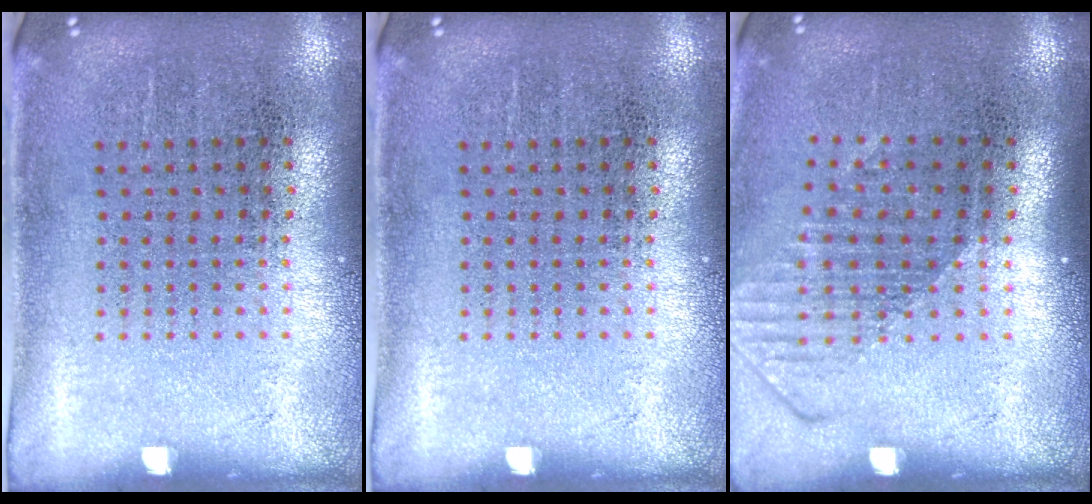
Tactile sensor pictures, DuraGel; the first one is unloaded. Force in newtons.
{"total": 0.0}
{"total": 1.6, "press": 1.2, "slide": 1.0}